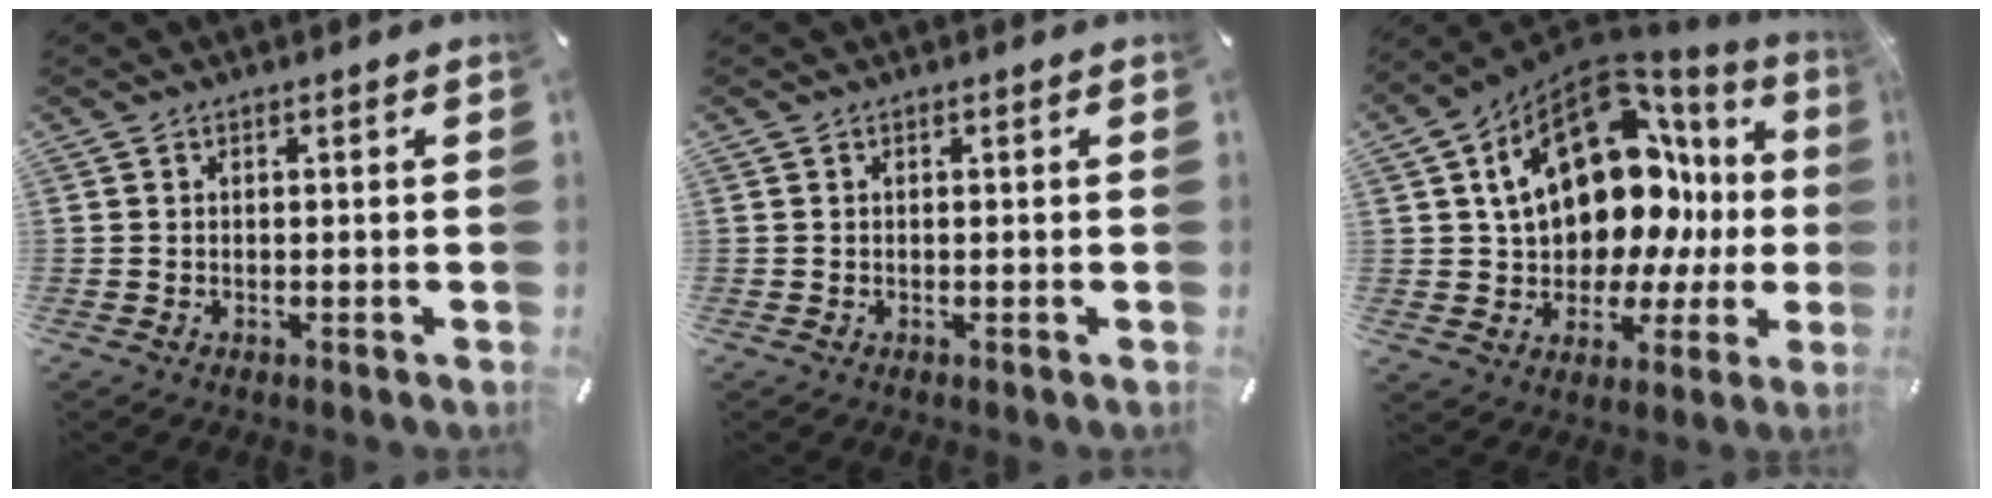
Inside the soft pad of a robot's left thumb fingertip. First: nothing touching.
{"total": 0.0}
{"total": 20.9, "force": [7.0, 13.2, 14.6], "torque": [-0.229, -0.052, 0.123]}